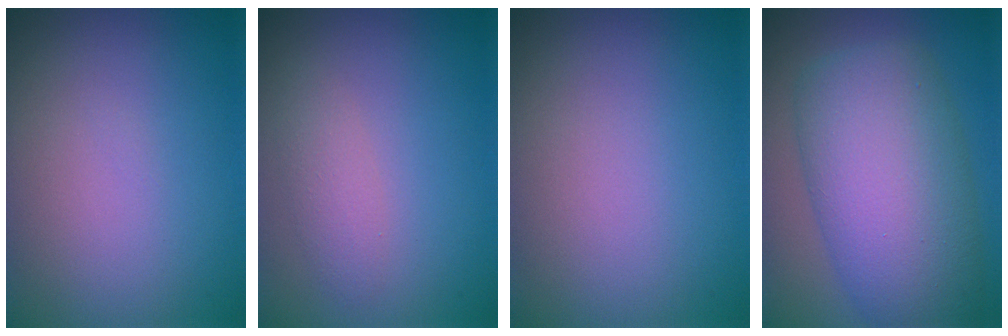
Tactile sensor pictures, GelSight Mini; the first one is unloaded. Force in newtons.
{"total": 1.7, "press": 1.7, "slide": 0.0}
{"total": 0.0}
{"total": 10.3, "press": 10.3, "slide": 0.4}